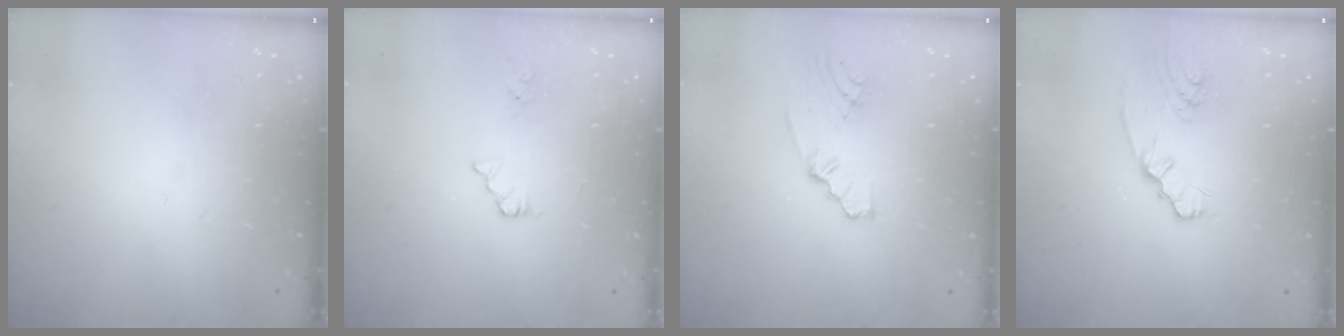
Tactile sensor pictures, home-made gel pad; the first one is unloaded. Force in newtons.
{"total": 4.1, "press": 4.1, "slide": 0.4}
{"total": 4.3, "press": 2.5, "slide": 3.6}
{"total": 2.5, "press": 2.3, "slide": 0.9}